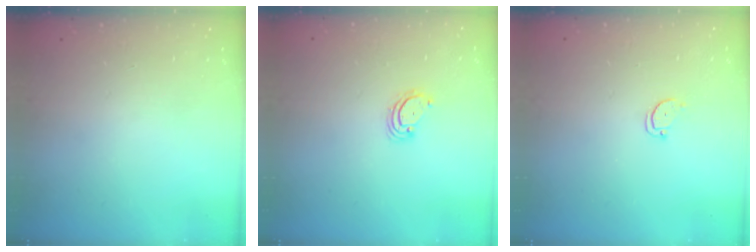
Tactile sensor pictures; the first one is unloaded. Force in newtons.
{"total": 2.9, "press": 2.9, "slide": 0.3}
{"total": 2.0, "press": 2.0, "slide": 0.2}